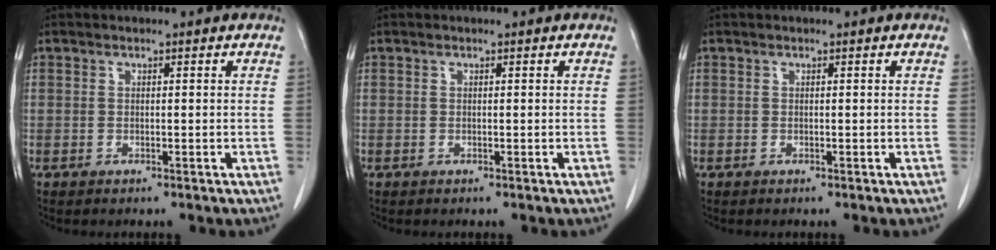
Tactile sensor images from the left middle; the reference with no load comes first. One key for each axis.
{"total": 0.0}
{"total": 0.0}